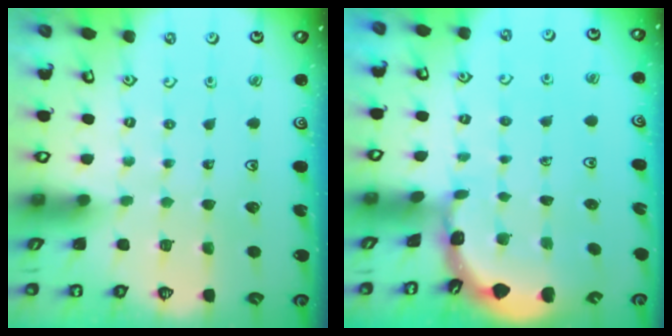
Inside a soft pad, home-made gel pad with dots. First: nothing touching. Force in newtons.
{"total": 1.6, "press": 1.6, "slide": 0.3}